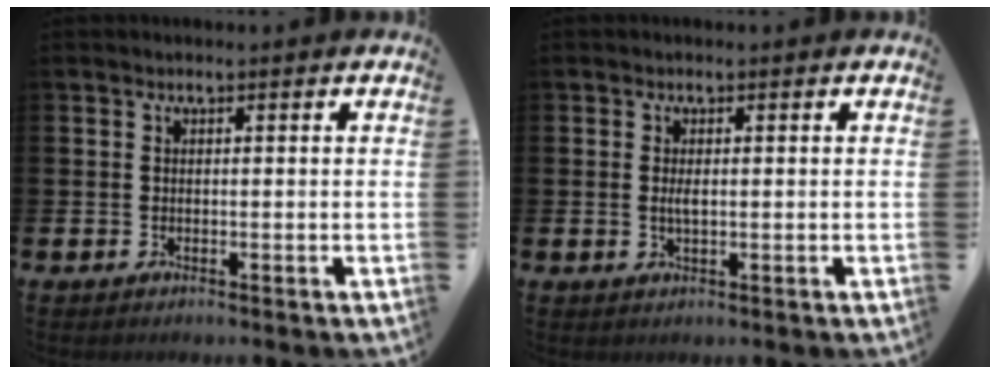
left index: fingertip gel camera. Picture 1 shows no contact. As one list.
[{"total": 1.7, "force": [0.1, 0.6, 1.5], "torque": [-0.028, 0.002, 0.000]}]